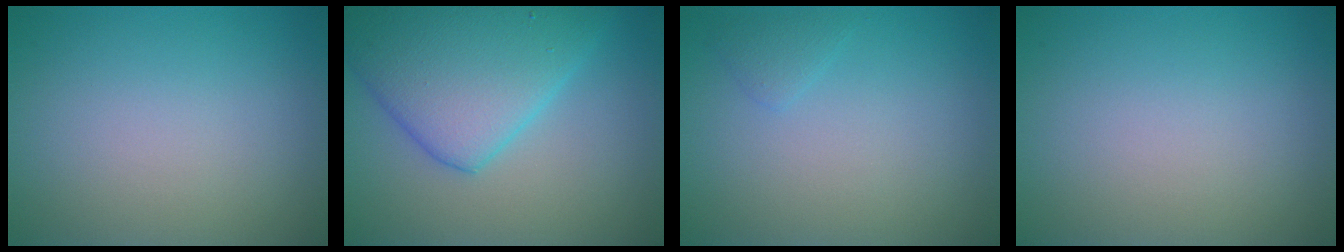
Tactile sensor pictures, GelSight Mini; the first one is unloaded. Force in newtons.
{"total": 8.2, "press": 8.2, "slide": 0.3}
{"total": 0.9, "press": 0.9, "slide": 0.1}
{"total": 0.0}